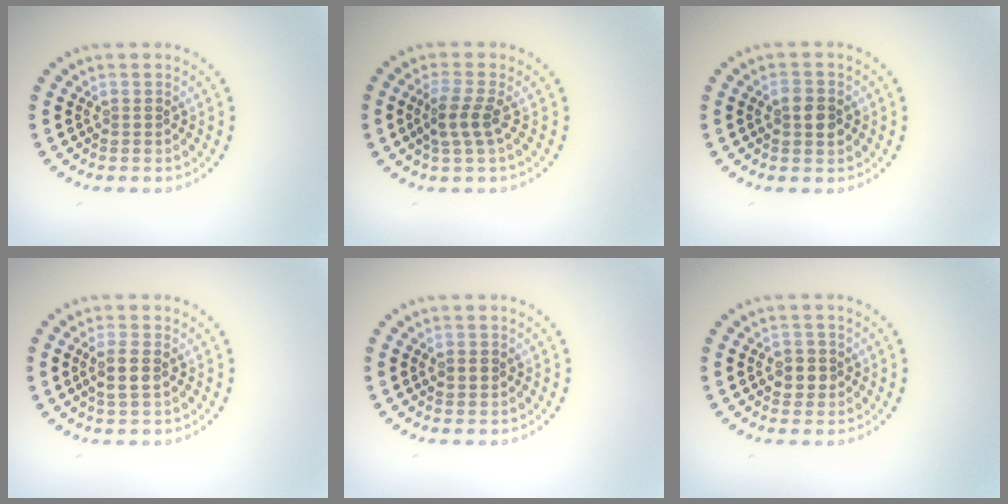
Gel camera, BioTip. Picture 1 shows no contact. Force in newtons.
{"total": 2.4, "press": 2.0, "slide": 1.3}
{"total": 2.6, "press": 2.6, "slide": 0.1}
{"total": 2.1, "press": 2.0, "slide": 0.8}
{"total": 1.4, "press": 1.4, "slide": 0.2}
{"total": 2.1, "press": 2.0, "slide": 0.7}